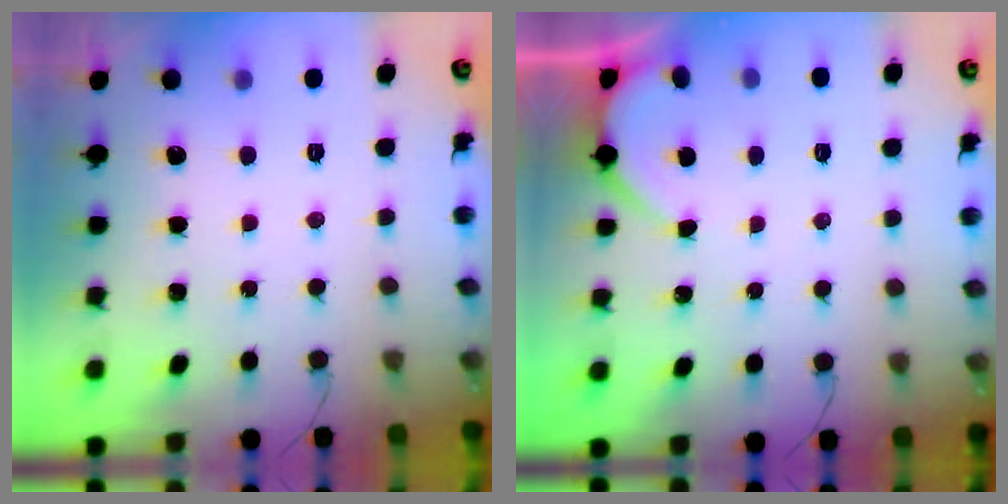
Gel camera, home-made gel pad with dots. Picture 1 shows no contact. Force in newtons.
{"total": 2.1, "press": 2.1, "slide": 0.3}